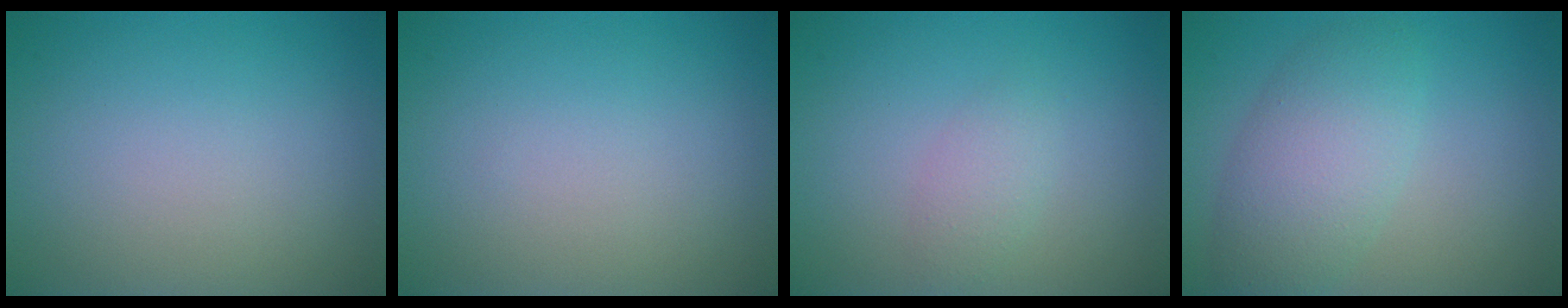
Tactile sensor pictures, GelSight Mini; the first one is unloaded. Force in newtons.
{"total": 0.0}
{"total": 1.6, "press": 1.6, "slide": 0.0}
{"total": 5.1, "press": 5.1, "slide": 0.2}